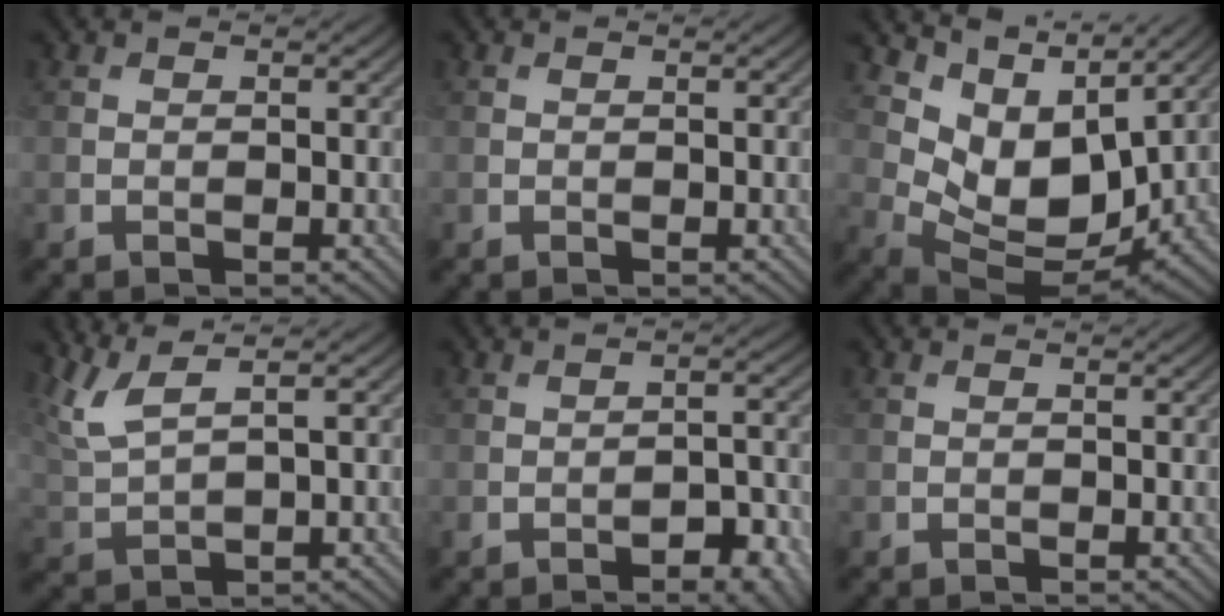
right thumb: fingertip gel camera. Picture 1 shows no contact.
{"total": 0.0}
{"total": 9.4, "force": [4.7, 5.6, 5.8], "torque": [-0.128, -0.014, 0.096]}
{"total": 5.7, "force": [3.5, 1.5, 4.3], "torque": [-0.102, 0.012, 0.078]}
{"total": 5.7, "force": [-3.1, 2.6, 4.0], "torque": [-0.052, -0.002, -0.038]}
{"total": 0.0}